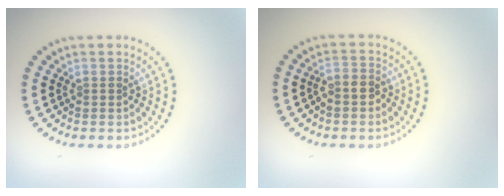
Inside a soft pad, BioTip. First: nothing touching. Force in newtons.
{"total": 1.9, "press": 1.8, "slide": 0.8}